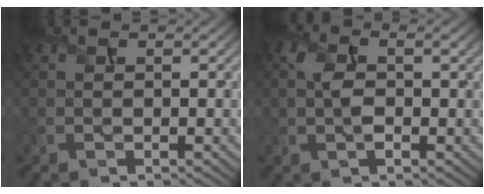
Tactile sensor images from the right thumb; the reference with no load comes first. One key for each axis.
{"total": 4.6, "fx": 0.2, "fy": 2.3, "fz": 4.0, "tx": -0.091, "ty": 0.003, "tz": 0.002}